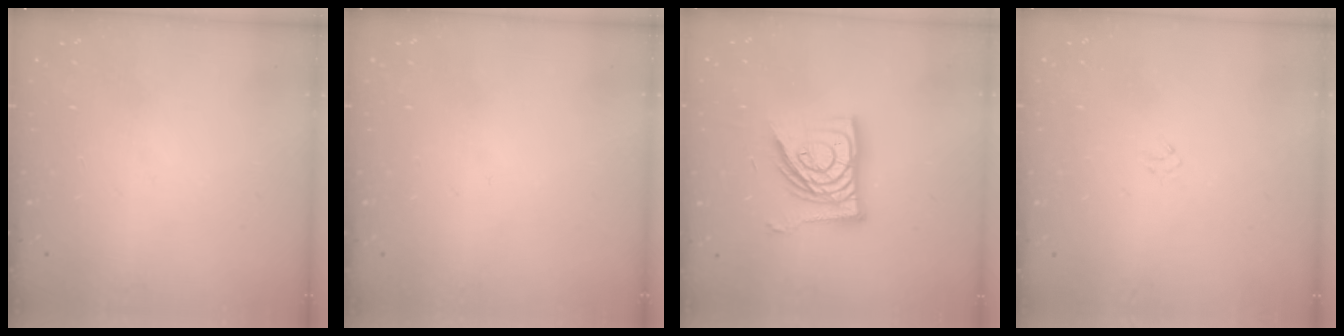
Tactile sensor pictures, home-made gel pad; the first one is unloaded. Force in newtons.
{"total": 0.0}
{"total": 17.3, "press": 17.3, "slide": 1.7}
{"total": 1.3, "press": 1.3, "slide": 0.4}